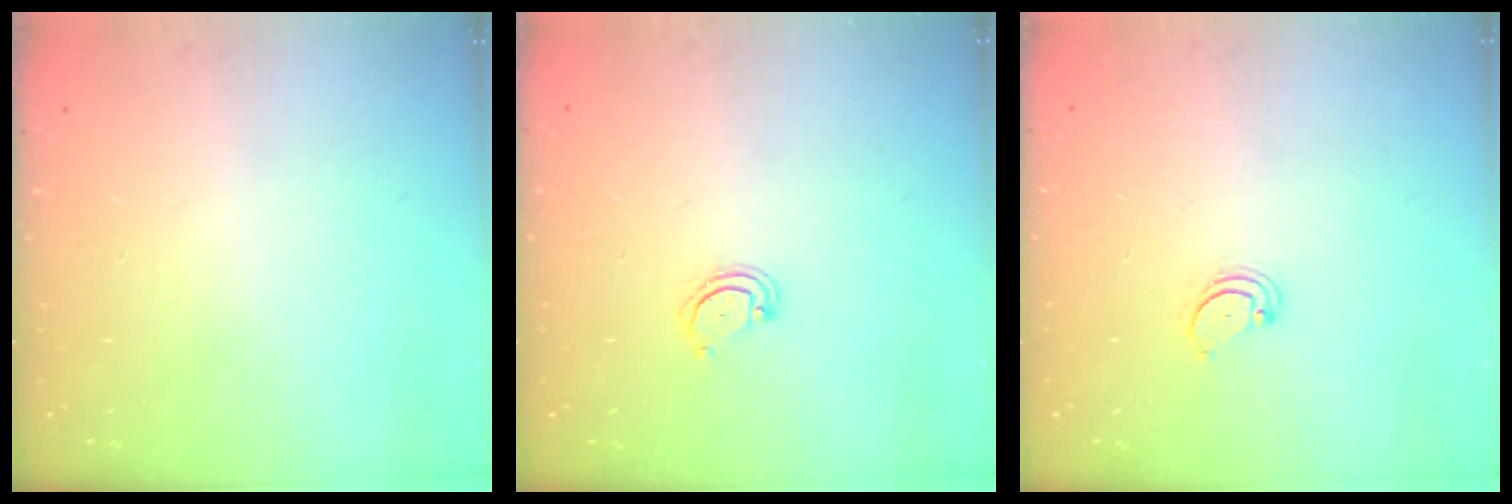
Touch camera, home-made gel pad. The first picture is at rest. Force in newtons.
{"total": 2.5, "press": 2.5, "slide": 0.2}
{"total": 2.6, "press": 2.5, "slide": 0.3}